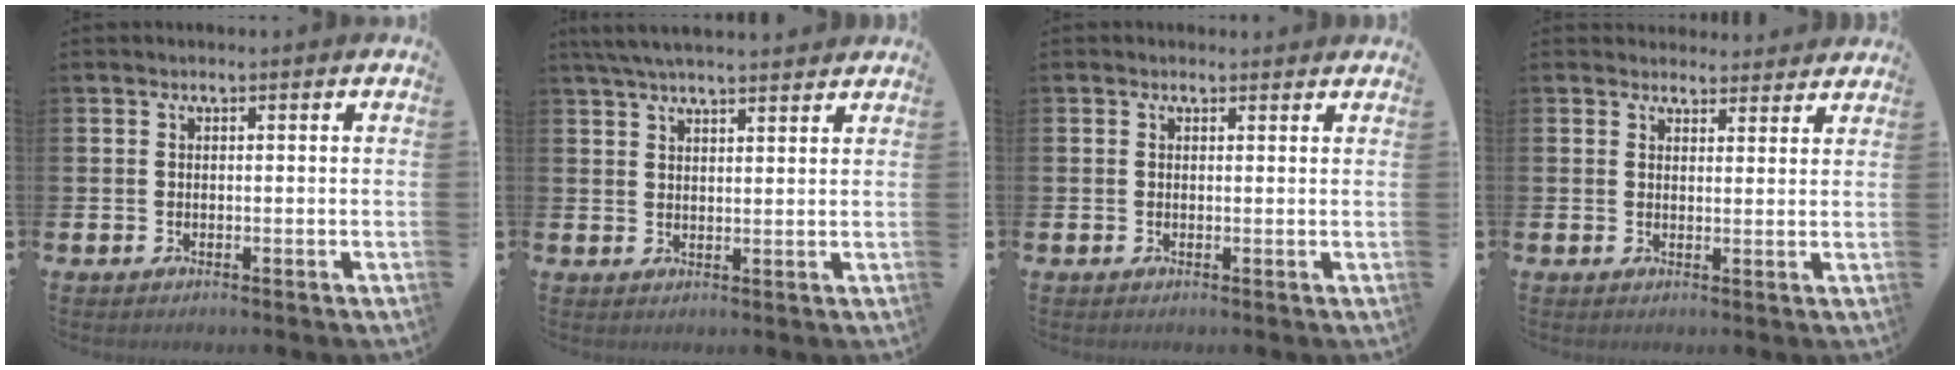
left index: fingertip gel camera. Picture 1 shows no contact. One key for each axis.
{"total": 5.0, "fx": 4.6, "fy": 0.6, "fz": 1.9, "tx": -0.043, "ty": -0.012, "tz": 0.084}
{"total": 0.5, "fx": 0.4, "fy": 0.3, "fz": 0.1, "tx": 0.005, "ty": 0.002, "tz": 0.005}
{"total": 2.9, "fx": 2.8, "fy": 0.8, "fz": -0.2, "tx": 0.005, "ty": -0.015, "tz": 0.049}